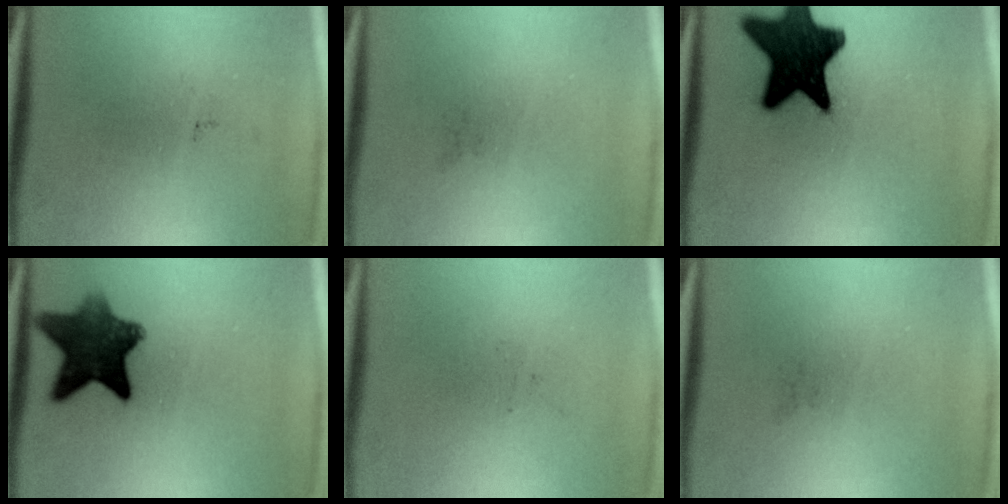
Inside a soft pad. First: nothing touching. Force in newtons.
{"total": 0.0}
{"total": 14.9}
{"total": 9.8}
{"total": 0.0}
{"total": 0.0}